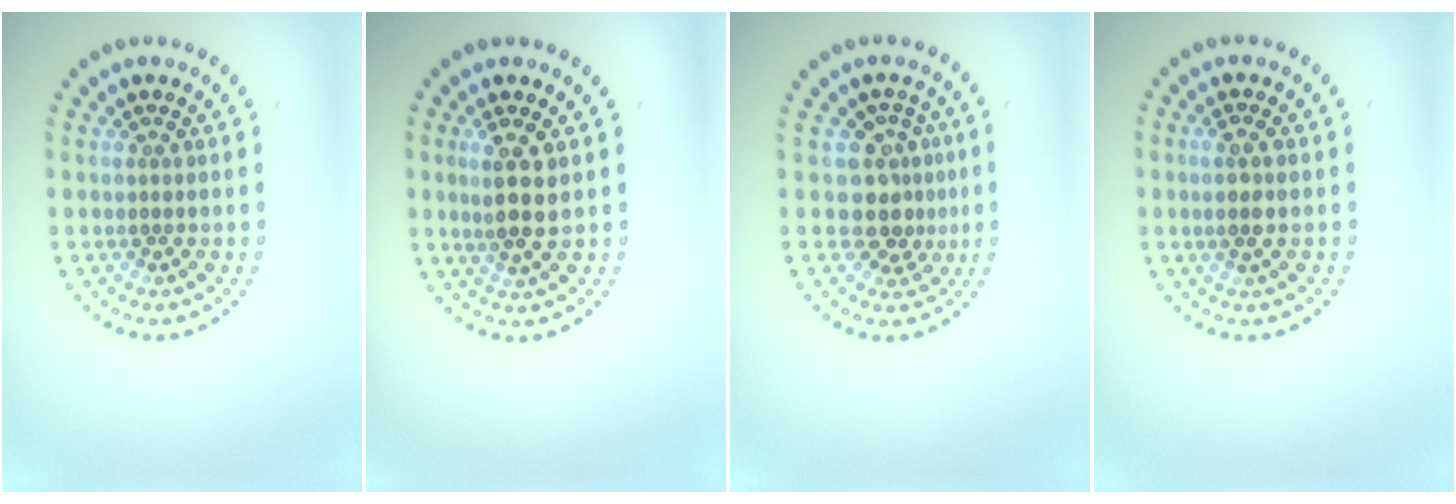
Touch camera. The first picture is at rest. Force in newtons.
{"total": 3.0, "press": 2.7, "slide": 1.4}
{"total": 3.2, "press": 2.5, "slide": 2.0}
{"total": 1.6, "press": 1.5, "slide": 0.7}